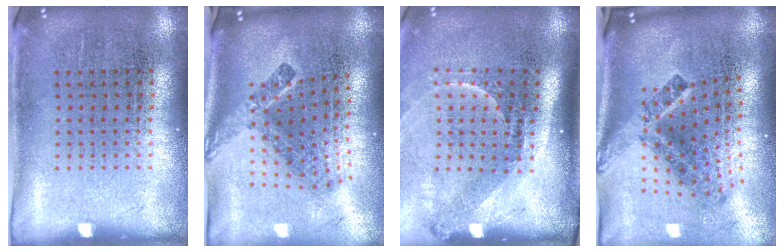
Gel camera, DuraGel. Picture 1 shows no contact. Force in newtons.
{"total": 2.5, "press": 1.6, "slide": 2.0}
{"total": 2.2, "press": 1.4, "slide": 1.7}
{"total": 3.0, "press": 1.7, "slide": 2.4}